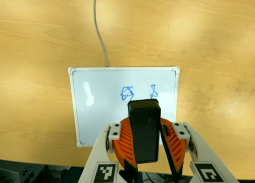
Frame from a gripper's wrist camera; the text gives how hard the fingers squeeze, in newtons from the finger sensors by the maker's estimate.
{"total": 7.7, "left": 8.7, "right": 6.8}